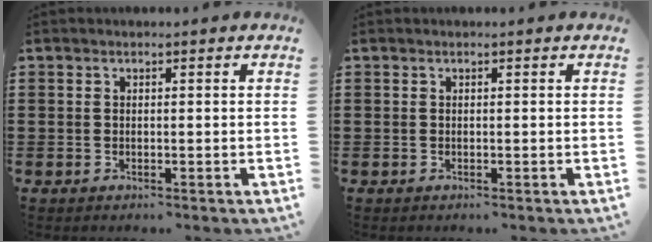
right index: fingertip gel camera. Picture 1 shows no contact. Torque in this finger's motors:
{"motor_torque": [-0.05, 0.05, 0.00, 0.00]}